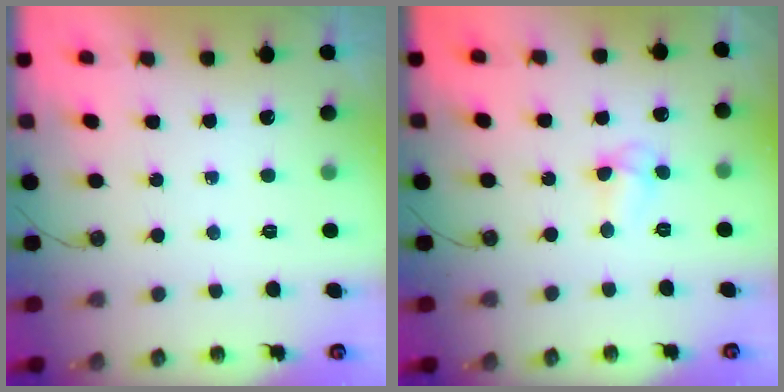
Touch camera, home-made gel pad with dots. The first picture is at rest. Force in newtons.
{"total": 3.5, "press": 3.5, "slide": 0.3}